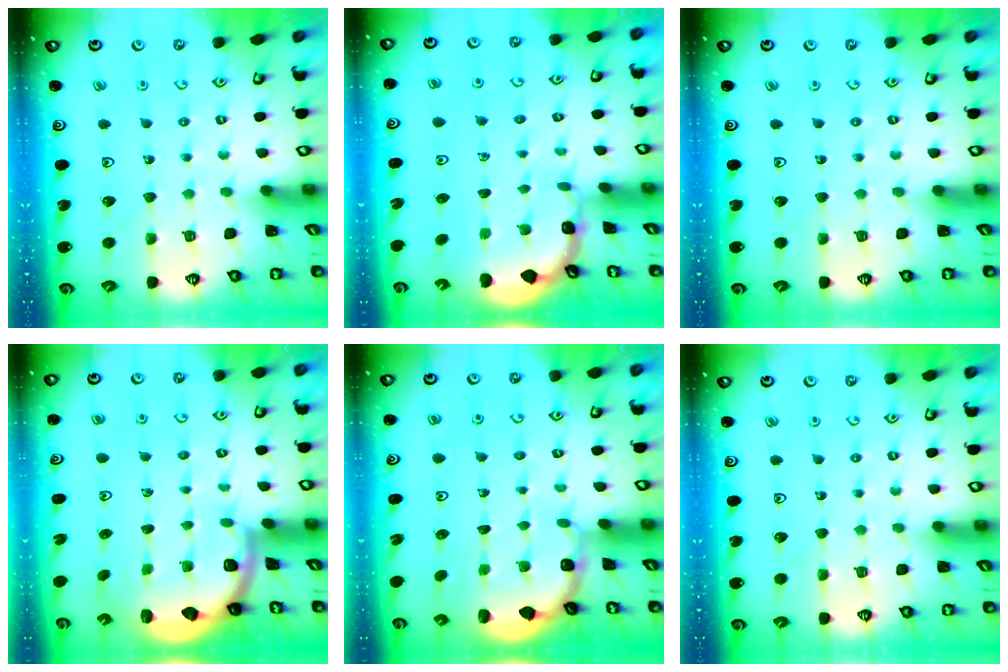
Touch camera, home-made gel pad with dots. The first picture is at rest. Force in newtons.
{"total": 1.6, "press": 1.6, "slide": 0.2}
{"total": 0.0}
{"total": 2.0, "press": 1.9, "slide": 0.5}
{"total": 1.9, "press": 1.8, "slide": 0.7}
{"total": 0.0}